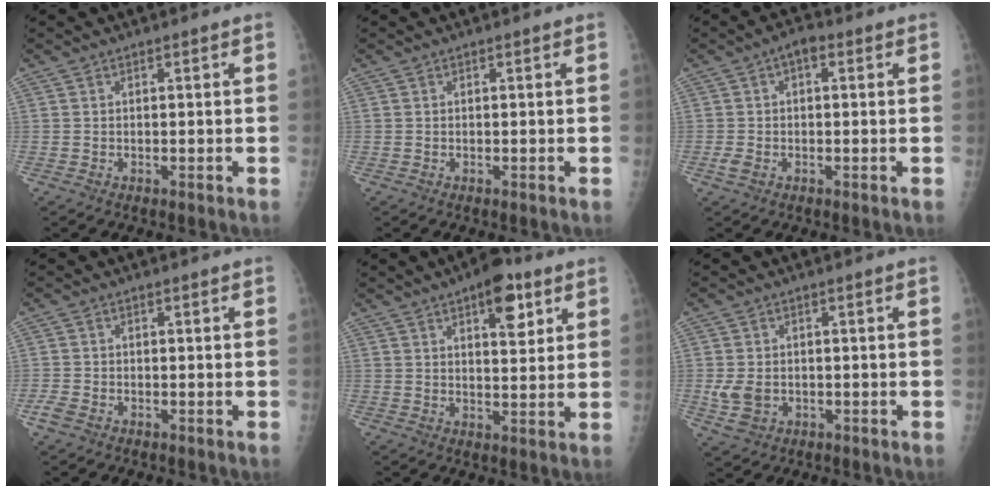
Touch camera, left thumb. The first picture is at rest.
{"total": 0.0}
{"total": 4.5, "force": [0.4, 2.7, 3.6], "torque": [-0.062, 0.010, 0.000]}
{"total": 2.1, "force": [-1.2, 1.4, 1.1], "torque": [-0.026, 0.000, -0.024]}
{"total": 8.4, "force": [4.4, 3.6, 6.3], "torque": [-0.066, -0.017, 0.057]}
{"total": 4.6, "force": [-0.8, 3.6, 2.8], "torque": [-0.048, -0.001, -0.008]}